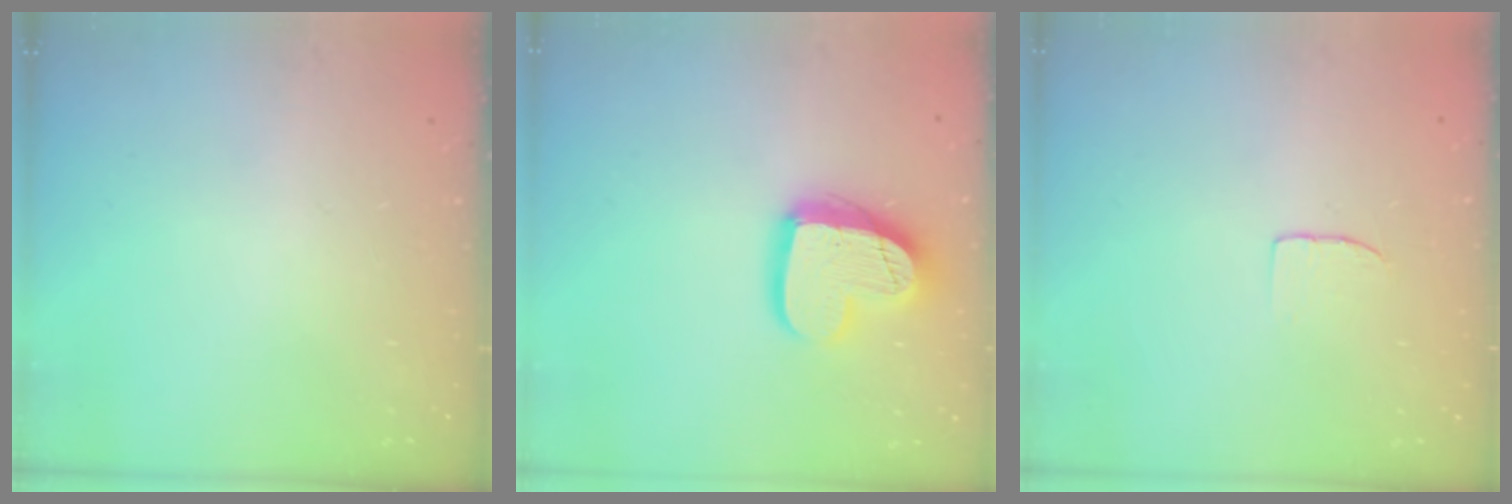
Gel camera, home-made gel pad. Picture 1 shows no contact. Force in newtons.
{"total": 15.5, "press": 15.4, "slide": 1.1}
{"total": 3.9, "press": 3.9, "slide": 0.3}